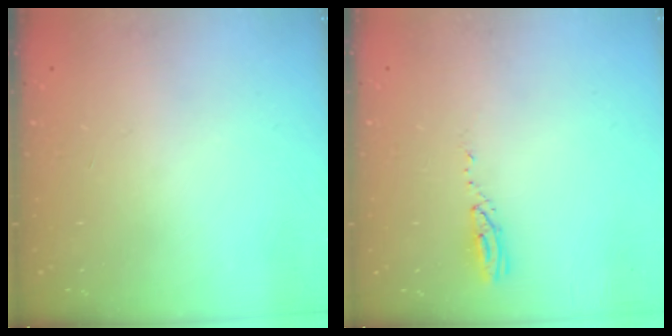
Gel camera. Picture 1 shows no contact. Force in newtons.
{"total": 3.5, "press": 3.5, "slide": 0.3}